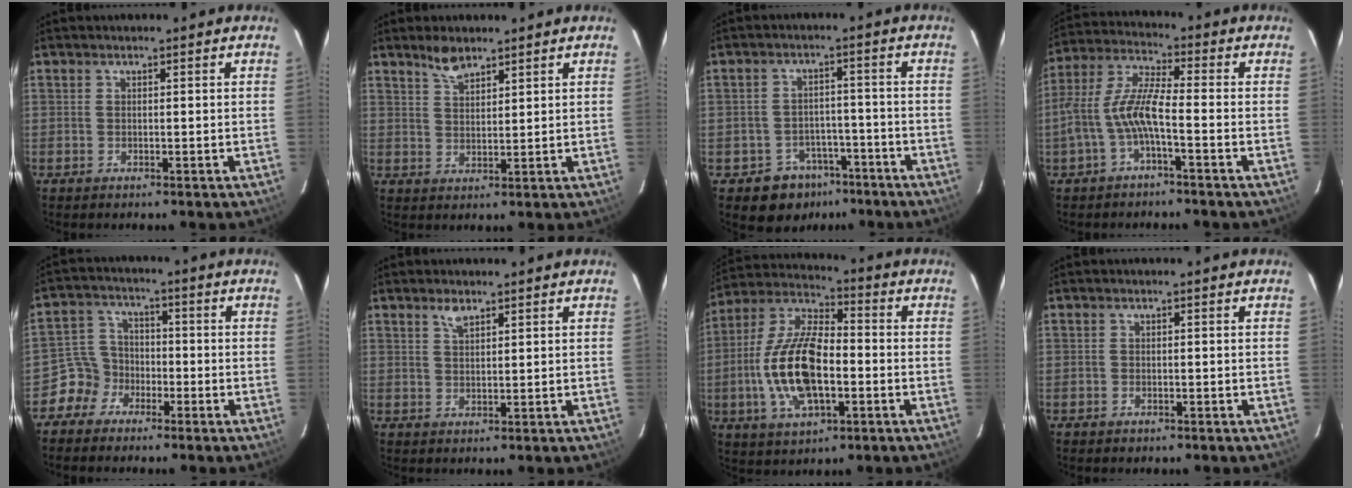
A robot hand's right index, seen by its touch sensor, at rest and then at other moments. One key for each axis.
{"total": 4.2, "fx": 3.4, "fy": 1.5, "fz": 1.8, "tx": -0.032, "ty": 0.001, "tz": 0.065}
{"total": 7.8, "fx": -4.9, "fy": 6.0, "fz": 1.0, "tx": -0.026, "ty": 0.030, "tz": -0.054}
{"total": 8.8, "fx": -3.0, "fy": 1.8, "fz": 8.1, "tx": -0.188, "ty": 0.012, "tz": -0.056}
{"total": 5.8, "fx": -3.6, "fy": 4.5, "fz": 0.0, "tx": -0.004, "ty": 0.029, "tz": -0.076}
{"total": 2.3, "fx": 1.7, "fy": 1.0, "fz": 1.2, "tx": -0.021, "ty": 0.002, "tz": 0.033}
{"total": 17.2, "fx": -3.5, "fy": 7.6, "fz": 15.0, "tx": -0.314, "ty": 0.001, "tz": -0.067}
{"total": 0.9, "fx": -0.6, "fy": 0.7, "fz": 0.2, "tx": -0.003, "ty": 0.000, "tz": -0.007}